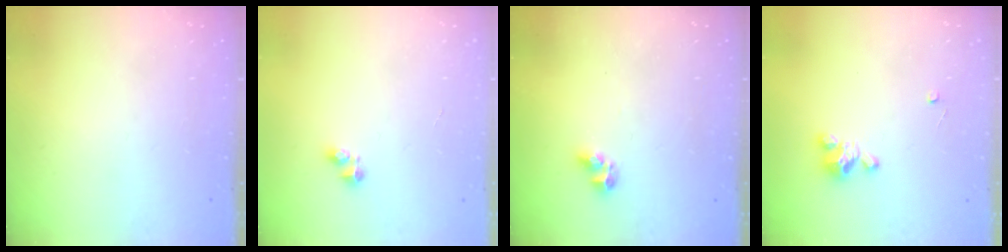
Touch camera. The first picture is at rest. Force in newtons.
{"total": 2.4, "press": 2.4, "slide": 0.3}
{"total": 5.0, "press": 5.0, "slide": 0.1}
{"total": 3.5, "press": 3.5, "slide": 0.2}